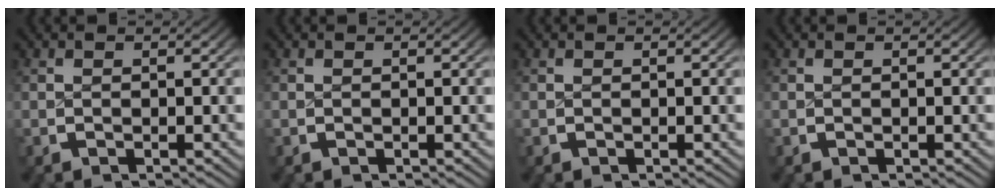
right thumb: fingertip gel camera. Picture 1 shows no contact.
{"total": 0.0}
{"total": 0.0}
{"total": 0.0}